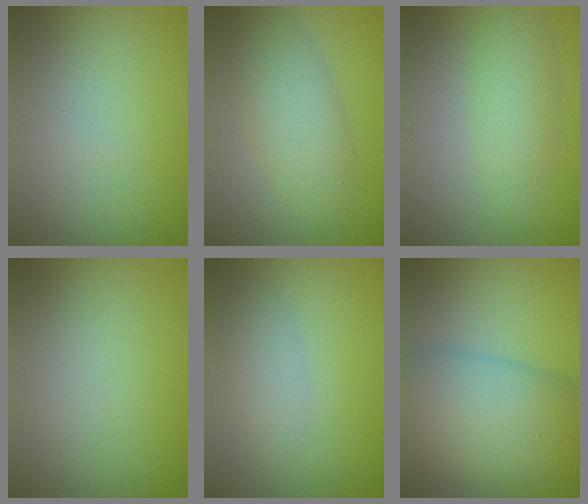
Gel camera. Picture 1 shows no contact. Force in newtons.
{"total": 4.4, "press": 4.4, "slide": 0.1}
{"total": 2.8, "press": 2.8, "slide": 0.1}
{"total": 0.0}
{"total": 2.0, "press": 2.0, "slide": 0.1}
{"total": 10.7, "press": 10.7, "slide": 0.6}